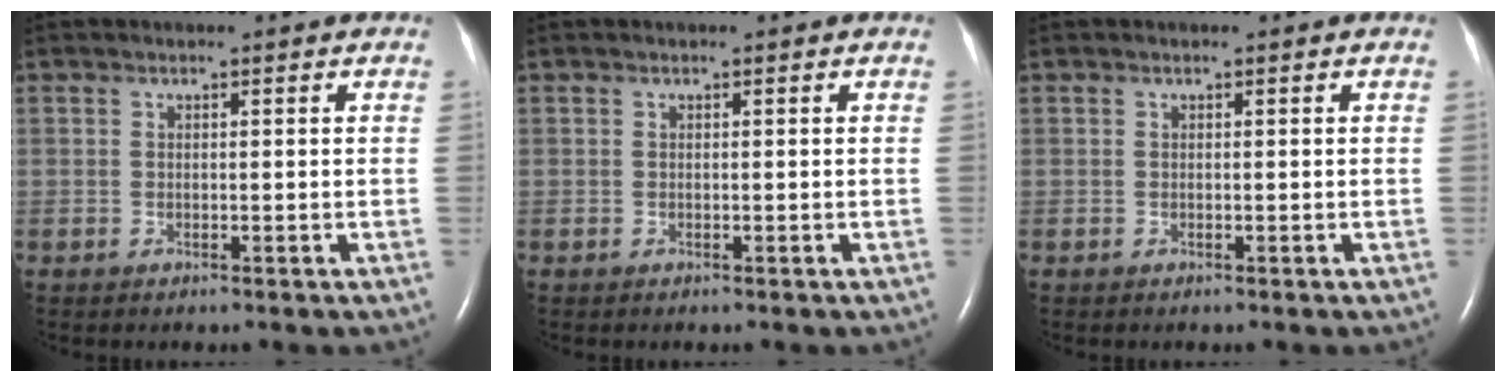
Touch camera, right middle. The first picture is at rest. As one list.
[{"total": 0.0}, {"total": 0.0}]